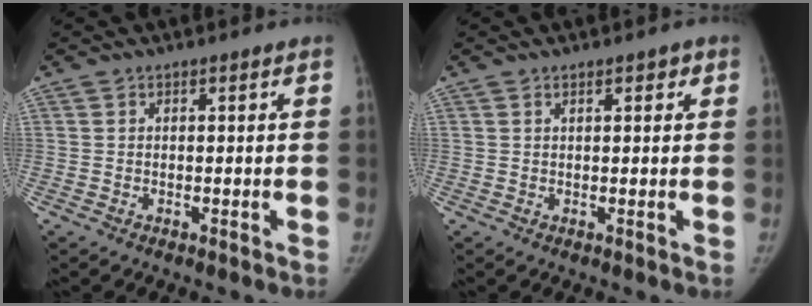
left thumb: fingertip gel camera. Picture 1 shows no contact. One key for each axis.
{"total": 1.8, "fx": 1.0, "fy": 0.8, "fz": 1.3, "tx": -0.010, "ty": -0.002, "tz": 0.012}